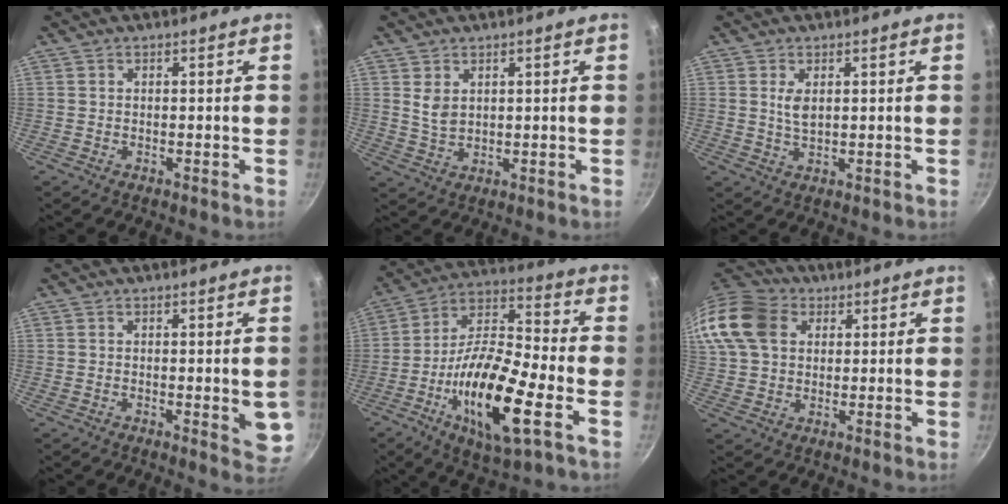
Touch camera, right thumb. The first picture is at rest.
{"total": 3.9, "force": [1.5, 2.5, 2.6], "torque": [-0.042, -0.013, 0.036]}
{"total": 3.0, "force": [0.9, 1.5, 2.5], "torque": [-0.044, -0.010, 0.019]}
{"total": 5.7, "force": [-0.6, 1.8, 5.4], "torque": [-0.054, -0.011, -0.007]}
{"total": 20.6, "force": [-6.6, 6.1, 18.5], "torque": [-0.338, 0.026, -0.133]}
{"total": 18.7, "force": [6.1, 14.3, 10.3], "torque": [-0.234, 0.027, 0.105]}